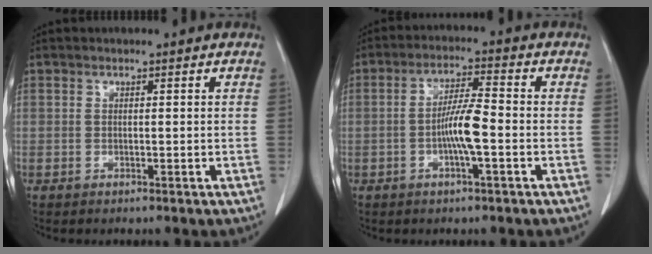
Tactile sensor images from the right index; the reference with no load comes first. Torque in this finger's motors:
{"motor_torque": [0.85, -0.22, 0.23, 0.13]}